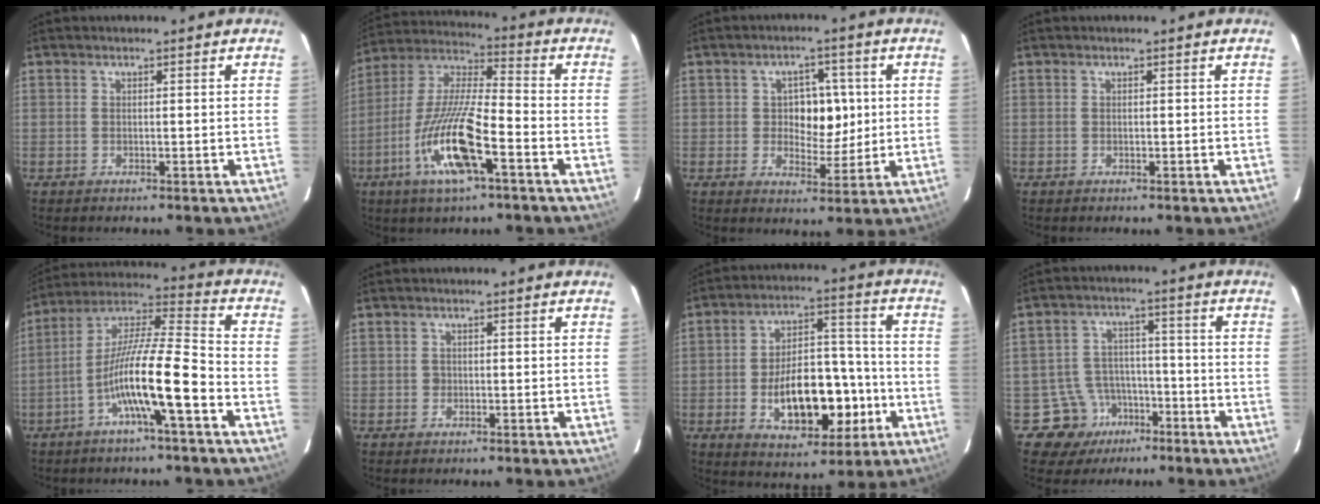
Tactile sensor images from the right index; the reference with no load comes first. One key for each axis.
{"total": 15.6, "fx": -6.4, "fy": 2.6, "fz": 14.0, "tx": -0.287, "ty": -0.011, "tz": -0.119}
{"total": 6.6, "fx": 0.8, "fy": 4.3, "fz": 4.9, "tx": -0.066, "ty": 0.013, "tz": 0.019}
{"total": 0.0}
{"total": 13.7, "fx": -5.3, "fy": 0.5, "fz": 12.6, "tx": -0.237, "ty": 0.013, "tz": -0.099}
{"total": 0.7, "fx": -0.1, "fy": 0.7, "fz": 0.2, "tx": -0.003, "ty": 0.003, "tz": -0.003}
{"total": 15.1, "fx": -4.1, "fy": 7.1, "fz": 12.6, "tx": -0.204, "ty": 0.019, "tz": -0.056}
{"total": 8.6, "fx": -4.2, "fy": 7.5, "fz": 0.1, "tx": 0.004, "ty": 0.031, "tz": -0.056}